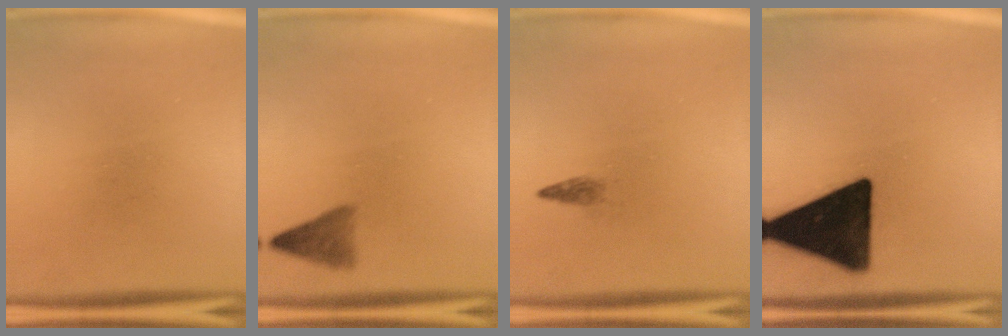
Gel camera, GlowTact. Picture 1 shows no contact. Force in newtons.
{"total": 2.8}
{"total": 1.0}
{"total": 19.4}